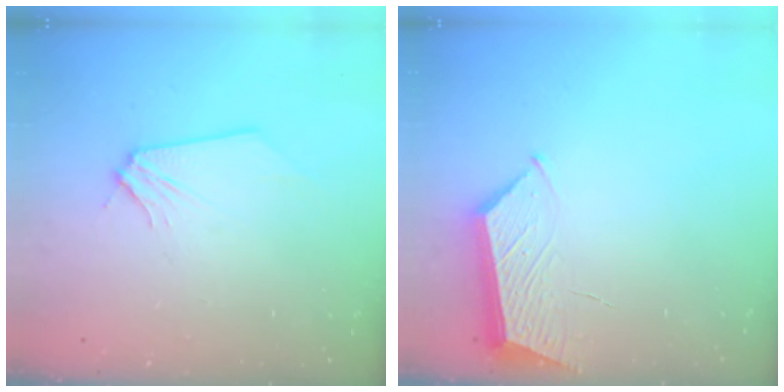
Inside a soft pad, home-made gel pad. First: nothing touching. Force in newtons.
{"total": 5.4, "press": 5.4, "slide": 0.7}